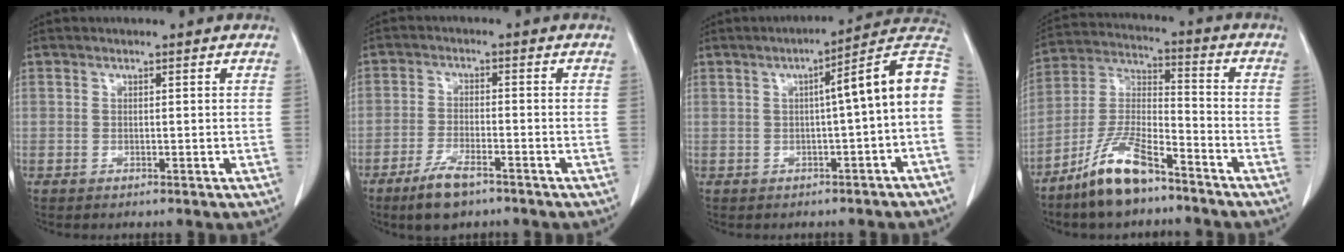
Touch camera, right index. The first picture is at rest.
{"total": 6.0, "force": [-4.2, 1.7, 3.9], "torque": [-0.082, -0.008, -0.073]}
{"total": 10.2, "force": [-0.2, 0.2, 10.1], "torque": [-0.128, 0.033, -0.011]}
{"total": 11.8, "force": [-8.5, 3.1, 7.6], "torque": [-0.162, -0.004, -0.166]}